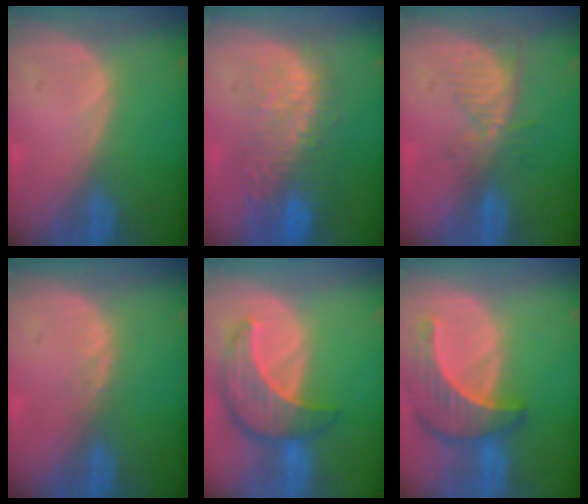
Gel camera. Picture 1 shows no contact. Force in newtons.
{"total": 10.5, "press": 9.2, "slide": 5.1}
{"total": 5.3, "press": 4.7, "slide": 2.5}
{"total": 0.8, "press": 0.8, "slide": 0.3}
{"total": 8.6, "press": 7.8, "slide": 3.7}
{"total": 7.6, "press": 7.3, "slide": 1.9}